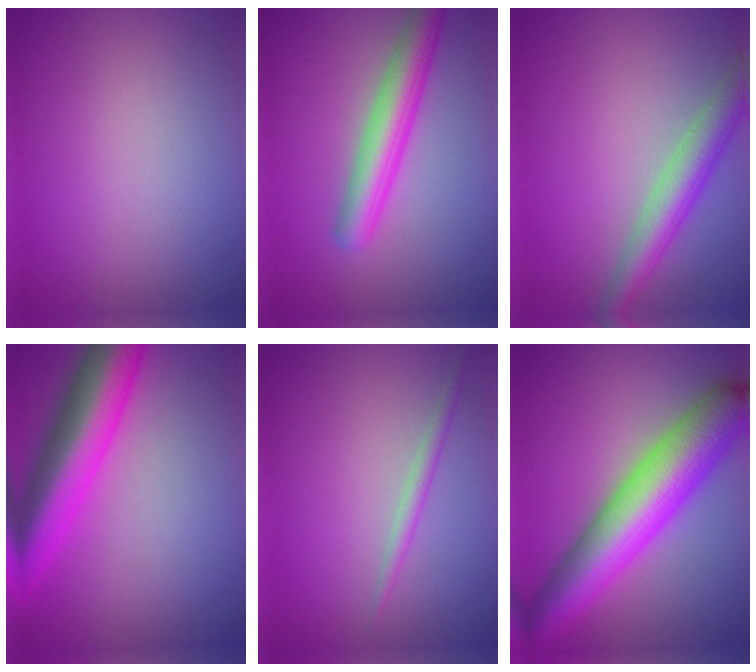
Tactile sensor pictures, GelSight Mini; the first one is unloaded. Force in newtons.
{"total": 4.9, "press": 4.9, "slide": 0.2}
{"total": 4.5, "press": 4.5, "slide": 0.2}
{"total": 9.6, "press": 9.6, "slide": 0.3}
{"total": 1.3, "press": 1.3, "slide": 0.1}
{"total": 11.1, "press": 11.1, "slide": 0.3}